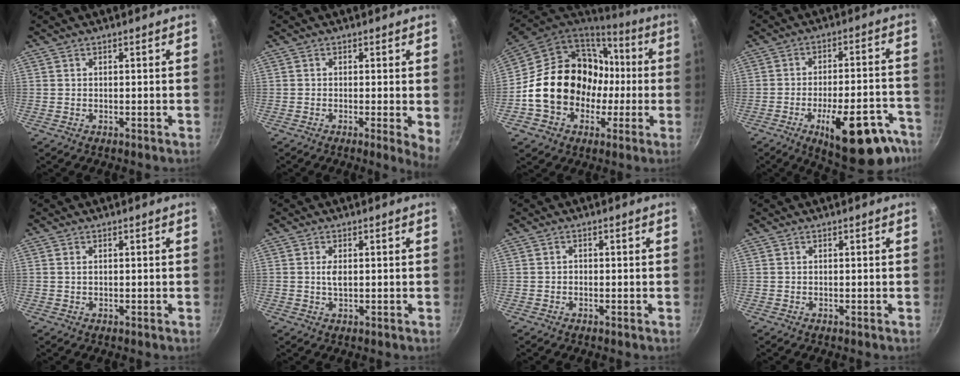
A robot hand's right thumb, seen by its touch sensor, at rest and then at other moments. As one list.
[{"total": 4.0, "force": [-0.3, 0.8, 3.9], "torque": [-0.049, -0.008, -0.007]}, {"total": 21.7, "force": [-1.2, 17.9, 12.1], "torque": [-0.186, 0.053, -0.005]}, {"total": 20.2, "force": [-11.2, 7.7, 15.0], "torque": [-0.148, 0.047, -0.149]}, {"total": 0.7, "force": [0.2, 0.5, 0.5], "torque": [-0.009, 0.002, 0.003]}, {"total": 2.1, "force": [0.2, 1.1, 1.8], "torque": [-0.034, 0.000, 0.004]}, {"total": 0.5, "force": [-0.3, 0.4, 0.1], "torque": [-0.001, 0.002, -0.007]}, {"total": 0.0}]